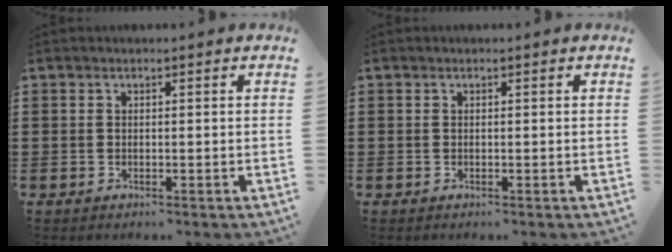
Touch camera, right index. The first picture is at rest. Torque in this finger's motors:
{"motor_torque": [-0.51, 1.63, 0.00, 0.00]}